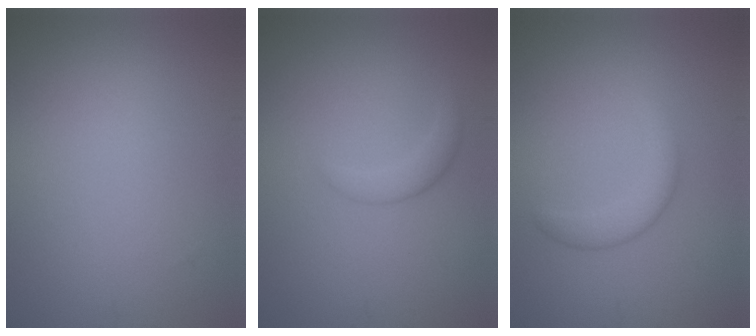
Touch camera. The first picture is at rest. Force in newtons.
{"total": 1.5, "press": 1.5, "slide": 0.1}
{"total": 2.4, "press": 2.4, "slide": 0.1}